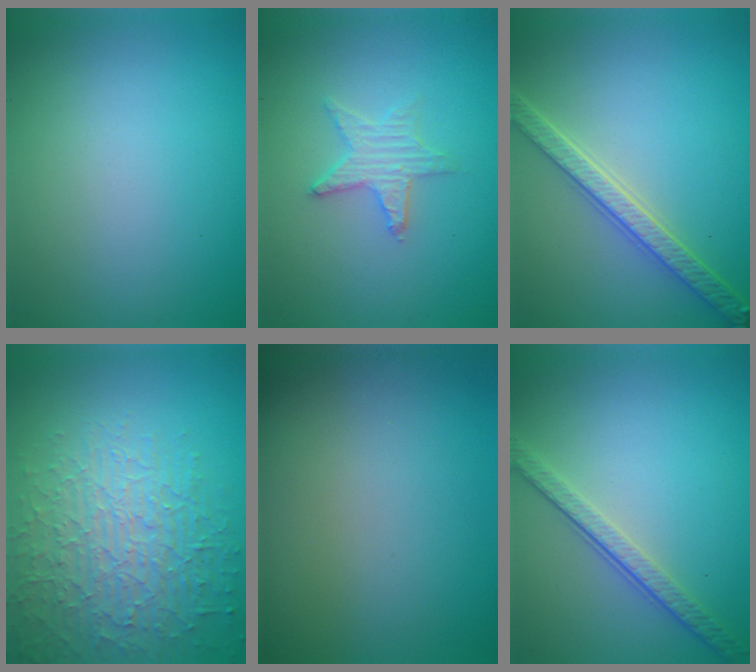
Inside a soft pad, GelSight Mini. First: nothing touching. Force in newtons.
{"total": 2.7, "press": 2.6, "slide": 0.5}
{"total": 4.2, "press": 3.6, "slide": 2.3}
{"total": 7.3, "press": 5.3, "slide": 4.9}
{"total": 0.0}
{"total": 3.4, "press": 2.5, "slide": 2.4}